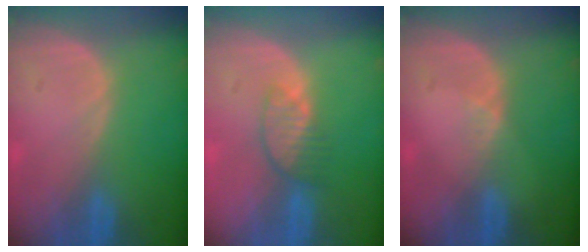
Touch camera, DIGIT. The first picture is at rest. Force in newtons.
{"total": 3.7, "press": 3.4, "slide": 1.5}
{"total": 1.8, "press": 1.2, "slide": 1.3}